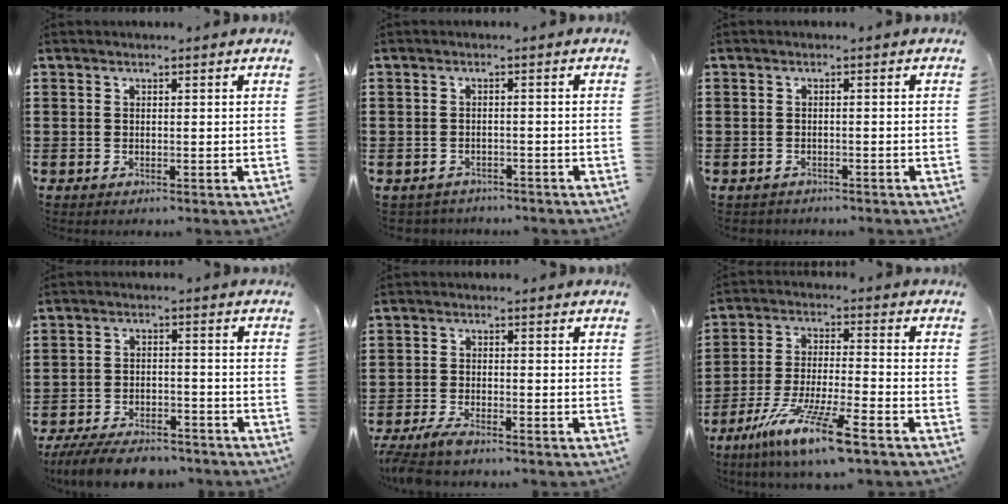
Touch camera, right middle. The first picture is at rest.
{"total": 1.7, "force": [-1.6, 0.2, -0.1], "torque": [-0.006, -0.002, -0.037]}
{"total": 1.0, "force": [-1.0, 0.1, 0.0], "torque": [-0.005, -0.001, -0.022]}
{"total": 6.5, "force": [-5.9, 1.2, 2.3], "torque": [-0.044, 0.003, -0.112]}
{"total": 3.1, "force": [-2.7, 0.4, 1.4], "torque": [-0.047, -0.006, -0.060]}
{"total": 10.7, "force": [-7.8, 0.1, 7.4], "torque": [-0.146, -0.009, -0.150]}